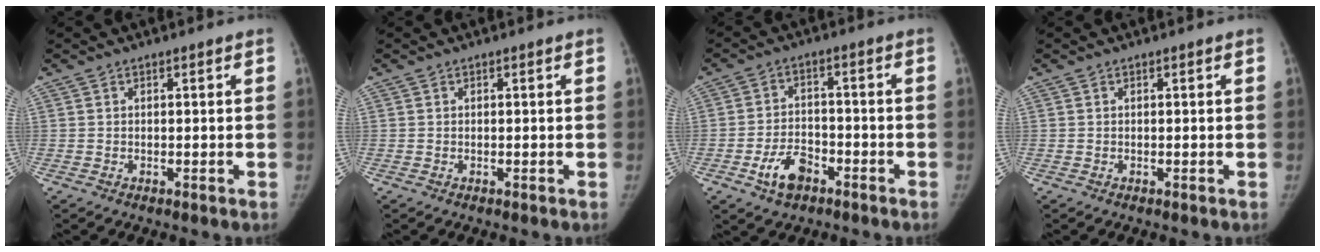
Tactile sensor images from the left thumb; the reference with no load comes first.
{"total": 0.0}
{"total": 7.0, "force": [-3.8, 4.3, 4.1], "torque": [-0.064, 0.025, -0.064]}
{"total": 0.0}